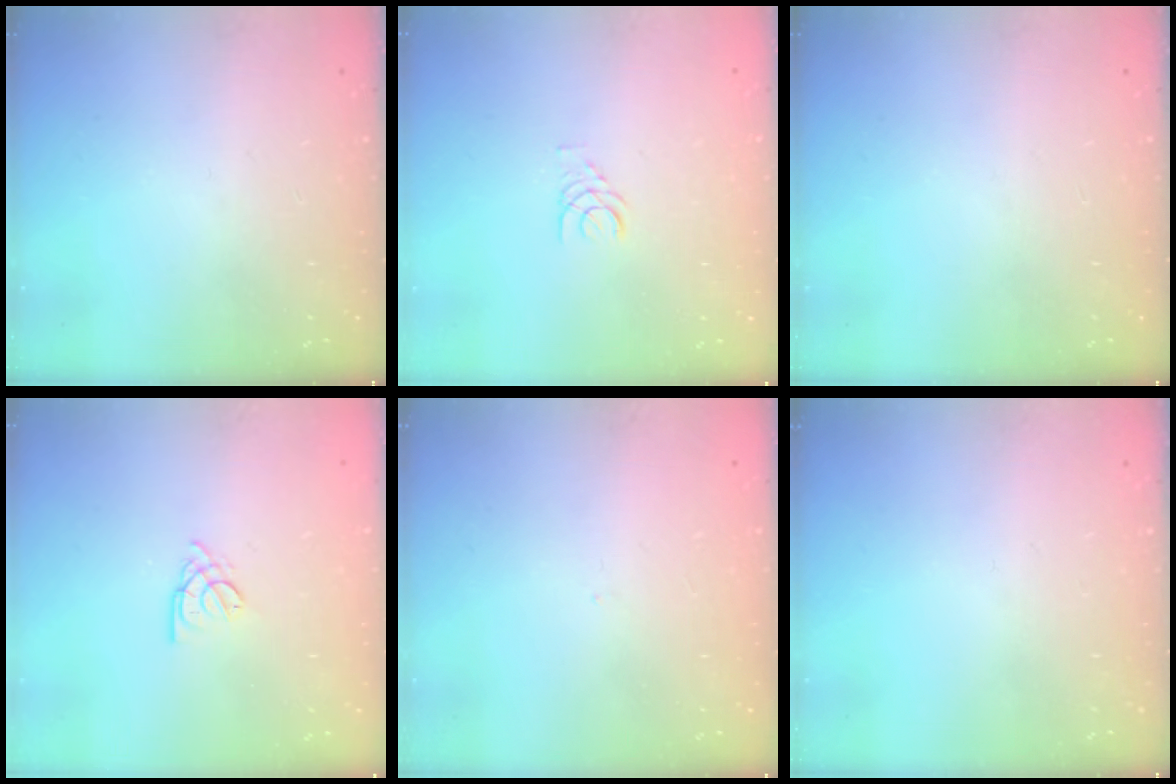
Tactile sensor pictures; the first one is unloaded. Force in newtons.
{"total": 1.4, "press": 1.4, "slide": 0.2}
{"total": 0.0}
{"total": 2.3, "press": 2.3, "slide": 0.5}
{"total": 0.0}
{"total": 0.0}